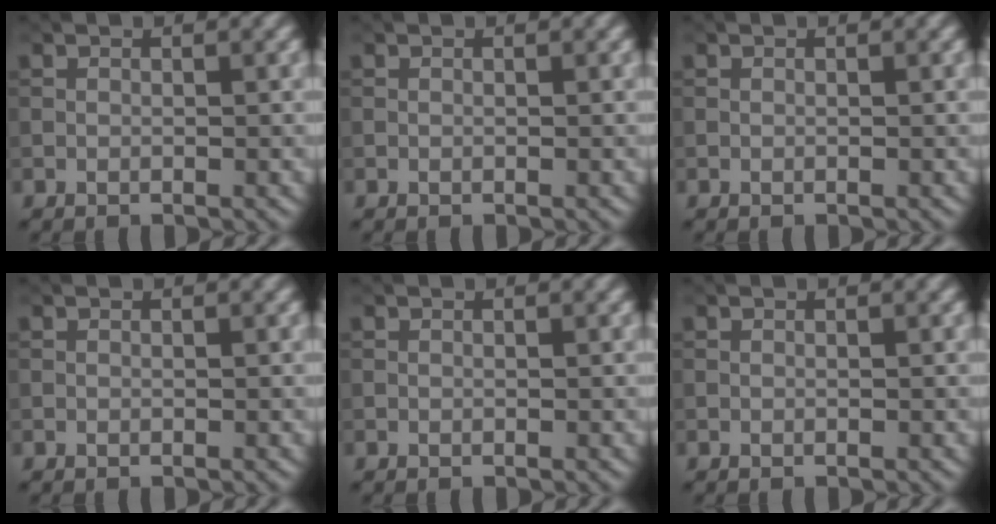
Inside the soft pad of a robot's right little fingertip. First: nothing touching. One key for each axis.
{"total": 0.0}
{"total": 0.0}
{"total": 0.0}
{"total": 0.0}
{"total": 0.0}